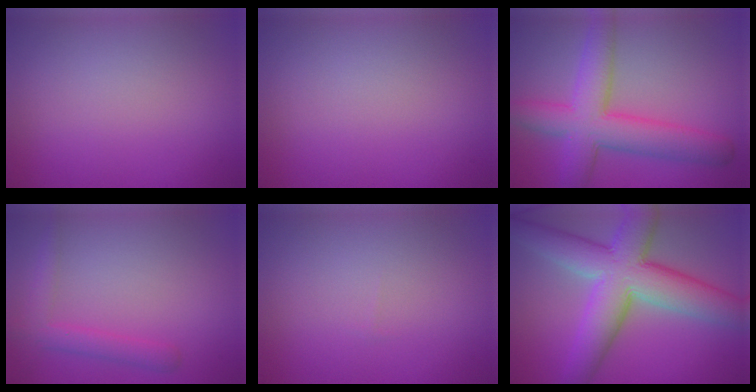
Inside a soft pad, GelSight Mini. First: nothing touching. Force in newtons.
{"total": 0.0}
{"total": 7.4, "press": 7.4, "slide": 0.3}
{"total": 2.6, "press": 2.6, "slide": 0.1}
{"total": 0.0}
{"total": 10.6, "press": 10.5, "slide": 0.6}